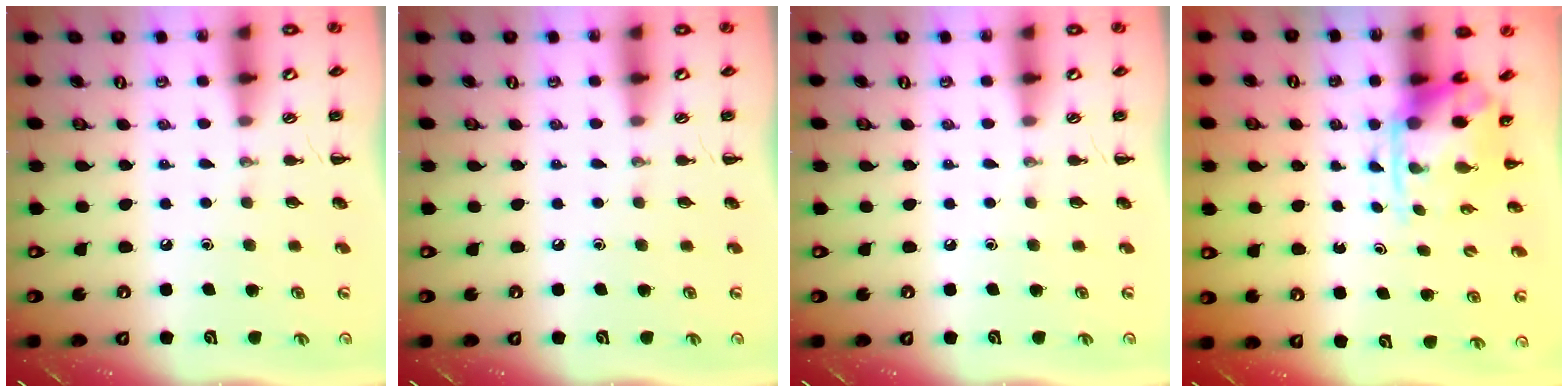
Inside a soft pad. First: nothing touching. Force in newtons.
{"total": 0.0}
{"total": 0.0}
{"total": 3.7, "press": 3.6, "slide": 0.9}